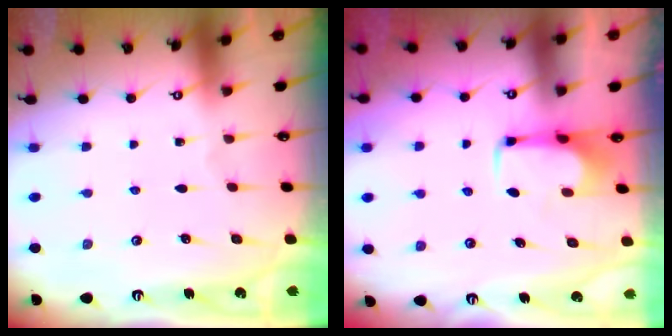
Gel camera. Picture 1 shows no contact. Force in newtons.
{"total": 1.9, "press": 1.9, "slide": 0.2}